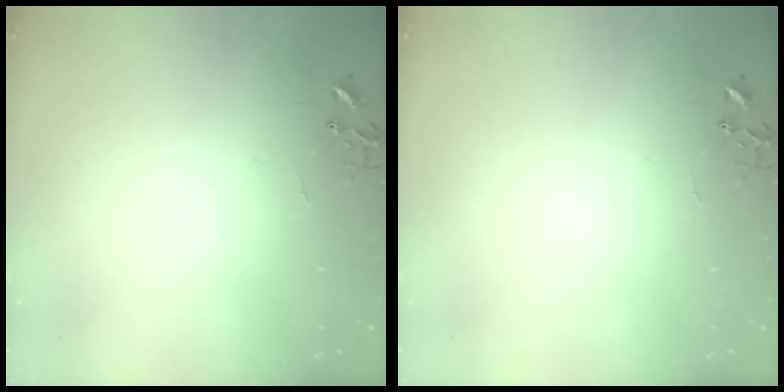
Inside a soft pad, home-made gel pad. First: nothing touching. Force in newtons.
{"total": 0.0}